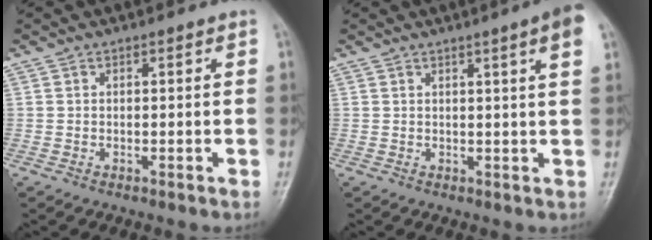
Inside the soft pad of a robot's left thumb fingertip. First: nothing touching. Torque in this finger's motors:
{"motor_torque": [0.83, 0.30, 0.54, -1.03, 0.00]}